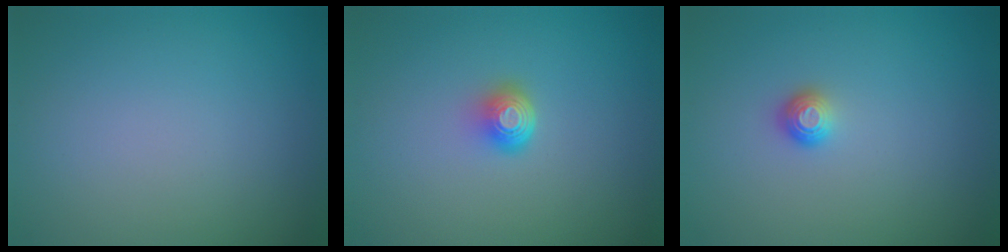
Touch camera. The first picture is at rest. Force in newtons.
{"total": 2.1, "press": 1.4, "slide": 1.6}
{"total": 1.1, "press": 1.0, "slide": 0.4}